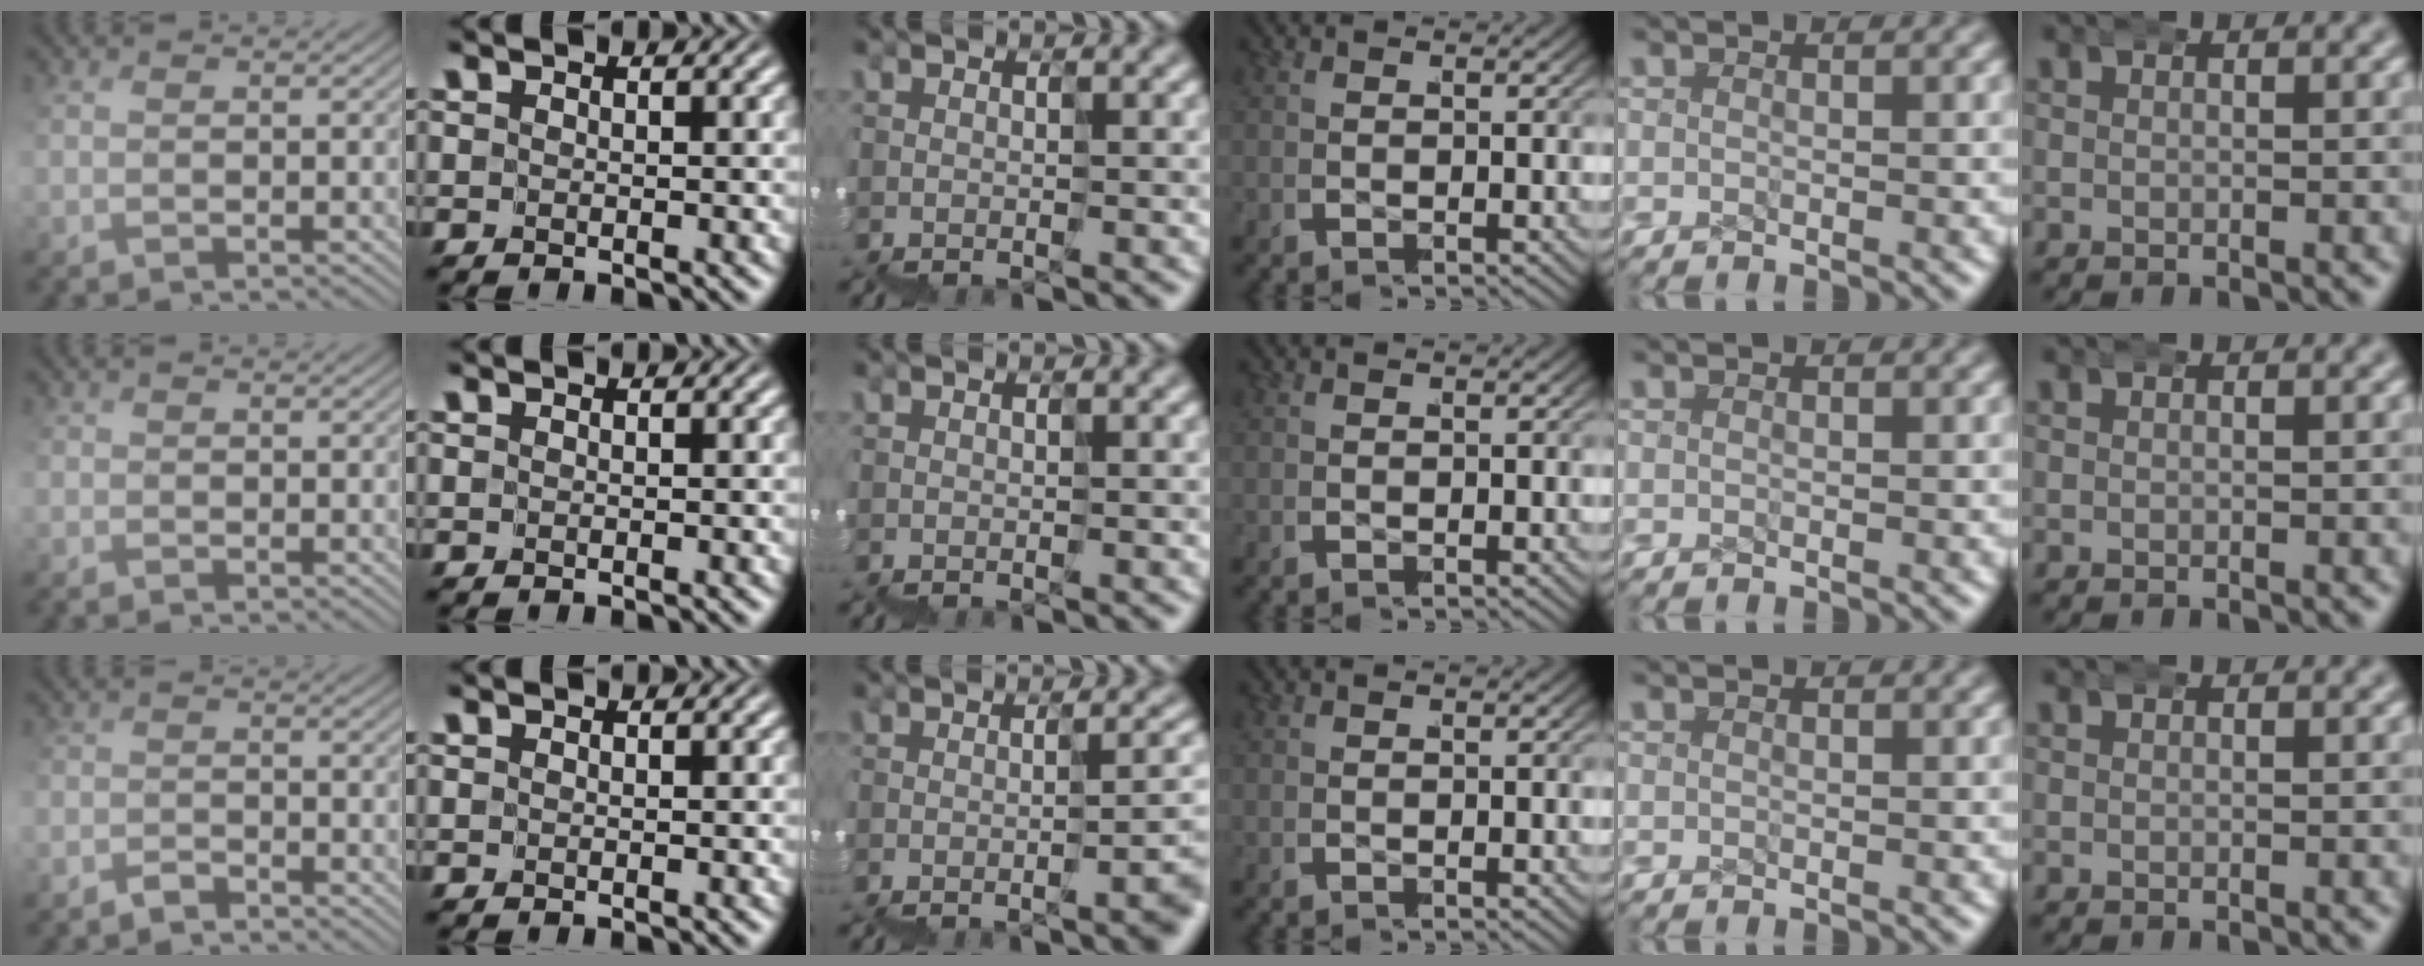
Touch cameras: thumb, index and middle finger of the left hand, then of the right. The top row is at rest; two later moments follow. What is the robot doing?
{"motion": "wrap", "object": "ethernet cable"}